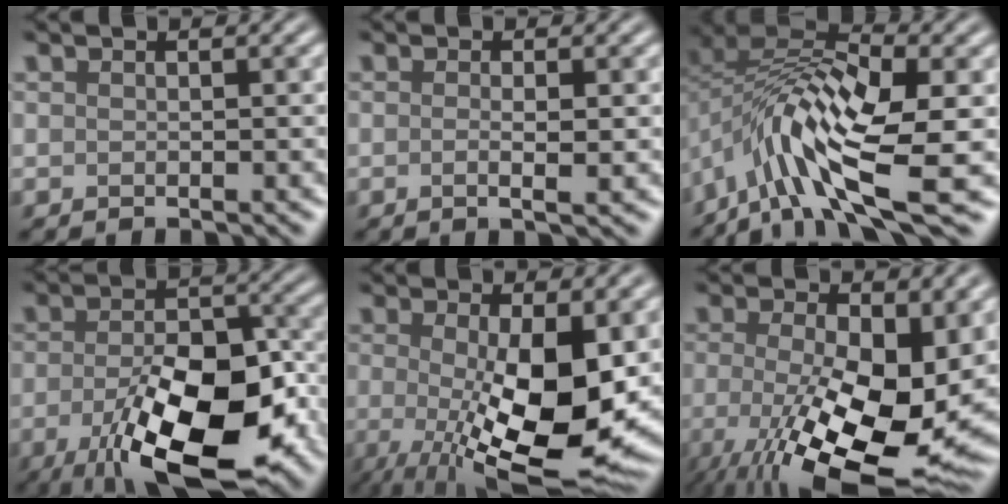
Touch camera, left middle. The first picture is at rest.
{"total": 1.7, "force": [-0.1, 0.4, 1.6], "torque": [-0.026, -0.003, -0.001]}
{"total": 11.7, "force": [-4.0, 4.2, 10.2], "torque": [-0.182, 0.009, -0.072]}
{"total": 11.7, "force": [-5.0, 4.7, 9.4], "torque": [-0.171, -0.012, -0.075]}
{"total": 11.0, "force": [-1.1, 3.2, 10.4], "torque": [-0.171, -0.023, -0.007]}
{"total": 14.4, "force": [-3.2, 5.4, 13.0], "torque": [-0.208, -0.026, -0.037]}